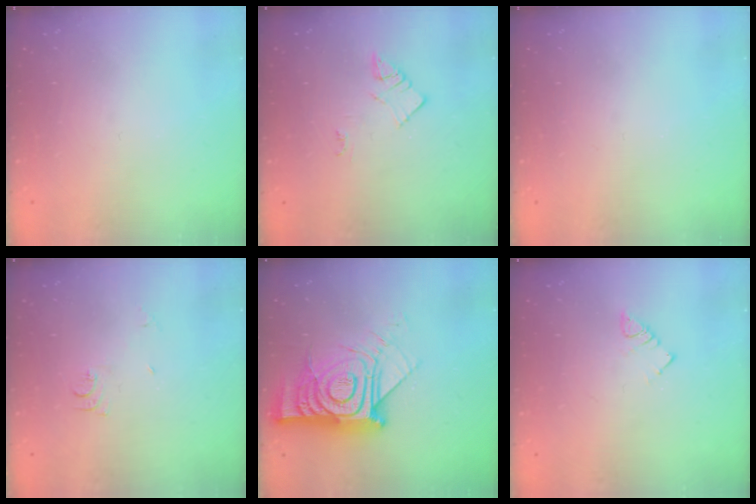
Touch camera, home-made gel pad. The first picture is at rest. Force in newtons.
{"total": 3.0, "press": 3.0, "slide": 0.4}
{"total": 0.0}
{"total": 5.7, "press": 5.7, "slide": 0.6}
{"total": 17.1, "press": 17.0, "slide": 1.5}
{"total": 2.9, "press": 2.9, "slide": 0.5}